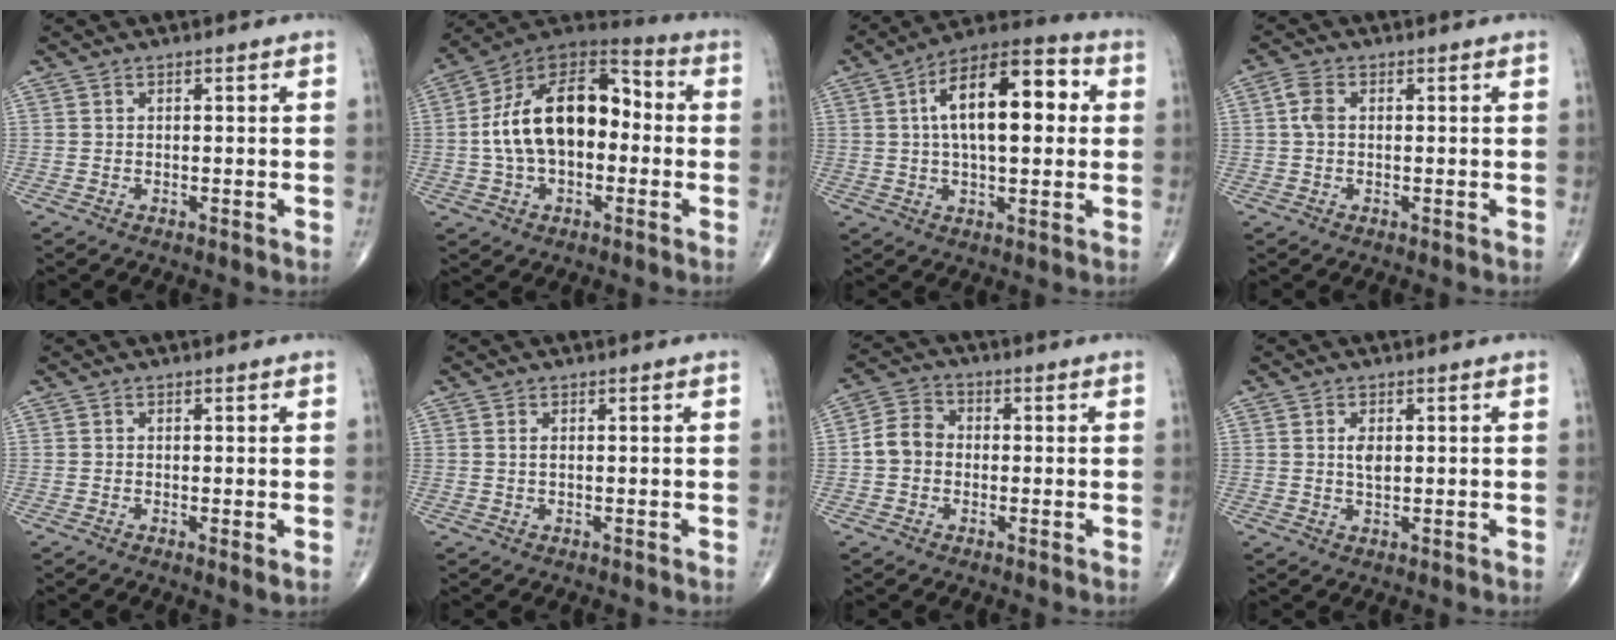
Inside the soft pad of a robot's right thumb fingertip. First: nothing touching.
{"total": 19.7, "force": [-0.4, 11.9, 15.7], "torque": [-0.247, 0.047, -0.015]}
{"total": 17.8, "force": [3.1, 8.1, 15.6], "torque": [-0.232, 0.026, 0.041]}
{"total": 2.9, "force": [0.3, 1.7, 2.4], "torque": [-0.059, 0.008, 0.003]}
{"total": 1.3, "force": [-0.1, 0.2, 1.2], "torque": [-0.025, -0.007, -0.004]}
{"total": 0.9, "force": [0.2, 0.3, 0.8], "torque": [-0.019, 0.002, 0.006]}
{"total": 5.9, "force": [-0.6, 5.0, 3.1], "torque": [-0.045, 0.023, -0.022]}
{"total": 2.6, "force": [0.5, 1.3, 2.2], "torque": [-0.037, -0.005, 0.011]}